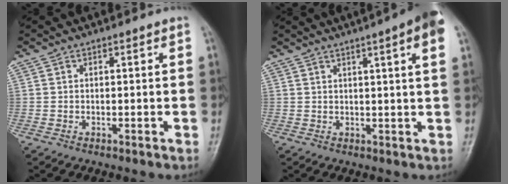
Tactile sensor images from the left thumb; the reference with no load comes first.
{"total": 9.0, "force": [4.7, 0.6, 7.6], "torque": [-0.099, 0.010, 0.051]}